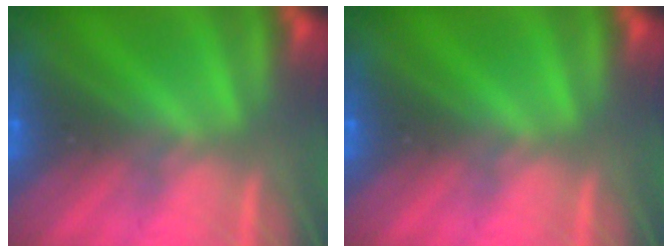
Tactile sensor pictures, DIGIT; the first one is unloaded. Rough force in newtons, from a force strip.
{"total": 0.0}